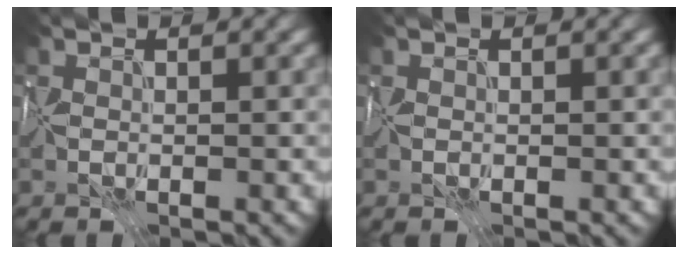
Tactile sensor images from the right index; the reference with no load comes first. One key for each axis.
{"total": 0.0}